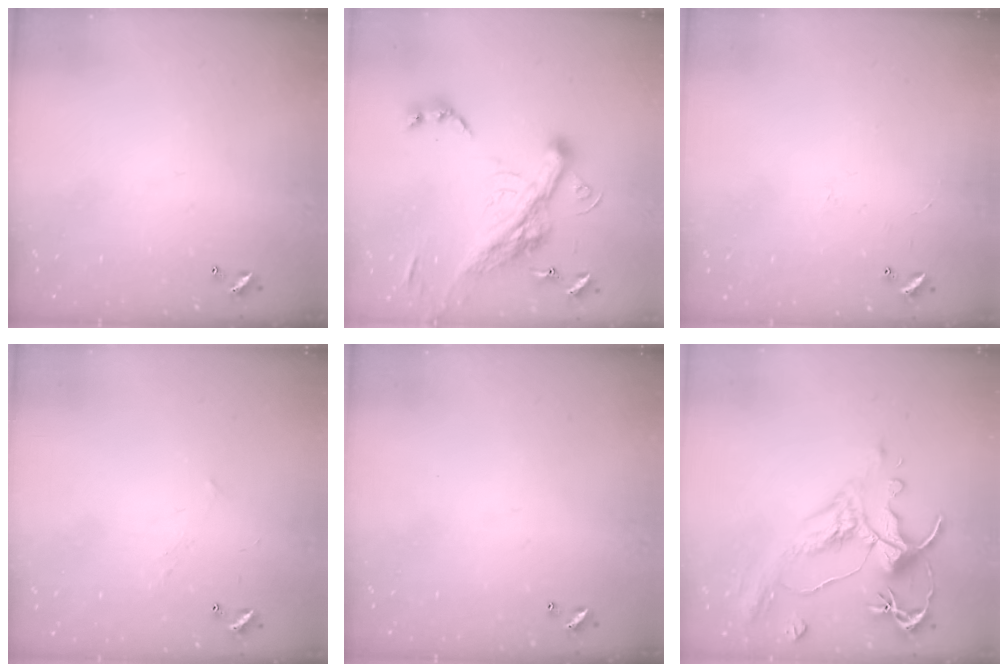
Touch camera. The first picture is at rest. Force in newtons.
{"total": 10.6, "press": 10.4, "slide": 2.2}
{"total": 1.8, "press": 1.7, "slide": 0.4}
{"total": 2.9, "press": 2.8, "slide": 0.4}
{"total": 0.0}
{"total": 1.6, "press": 0.4, "slide": 1.6}